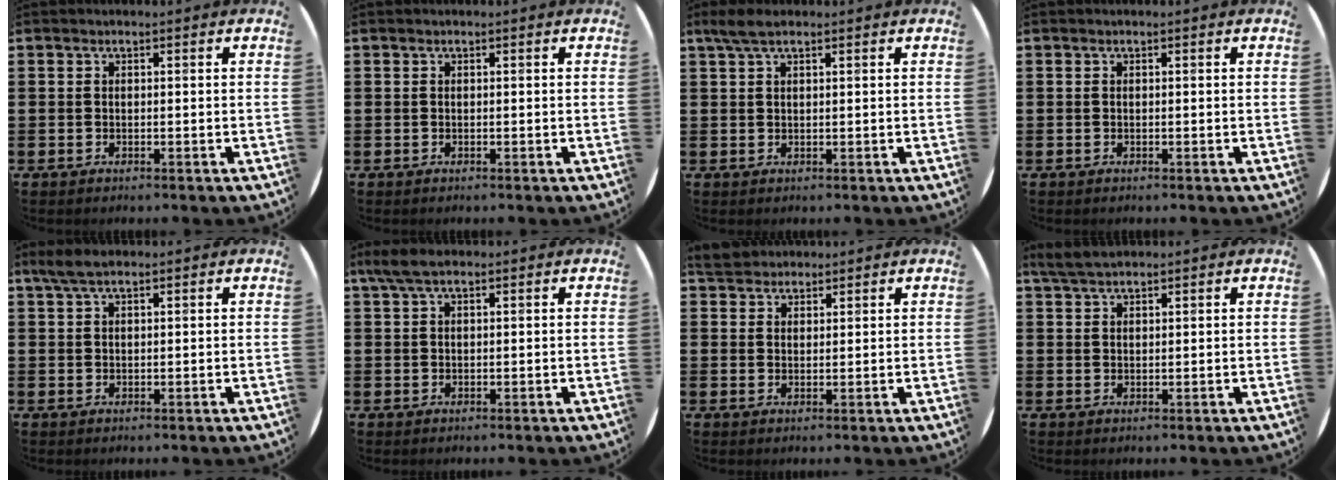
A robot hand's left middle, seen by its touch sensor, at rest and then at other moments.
{"total": 0.0}
{"total": 2.5, "force": [1.7, 0.6, 1.6], "torque": [-0.034, 0.004, 0.031]}
{"total": 0.0}
{"total": 2.6, "force": [1.9, 0.8, 1.7], "torque": [-0.035, 0.005, 0.034]}
{"total": 2.8, "force": [1.8, 0.9, 1.9], "torque": [-0.039, 0.006, 0.033]}
{"total": 3.4, "force": [3.2, 1.1, 0.3], "torque": [-0.014, 0.001, 0.064]}
{"total": 3.1, "force": [2.7, 0.7, 1.3], "torque": [-0.031, 0.004, 0.051]}